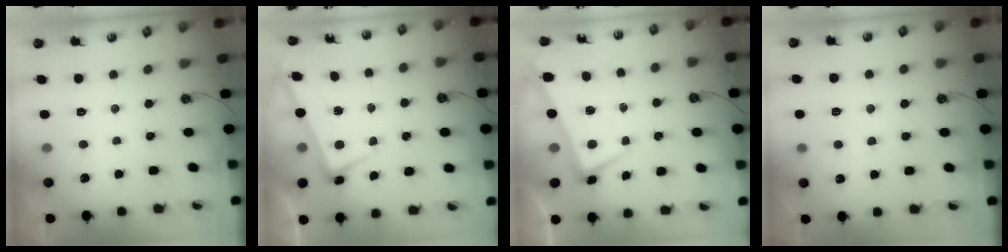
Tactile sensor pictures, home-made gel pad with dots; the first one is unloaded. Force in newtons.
{"total": 2.6, "press": 2.5, "slide": 0.6}
{"total": 2.1, "press": 2.0, "slide": 0.6}
{"total": 2.9, "press": 2.9, "slide": 0.4}